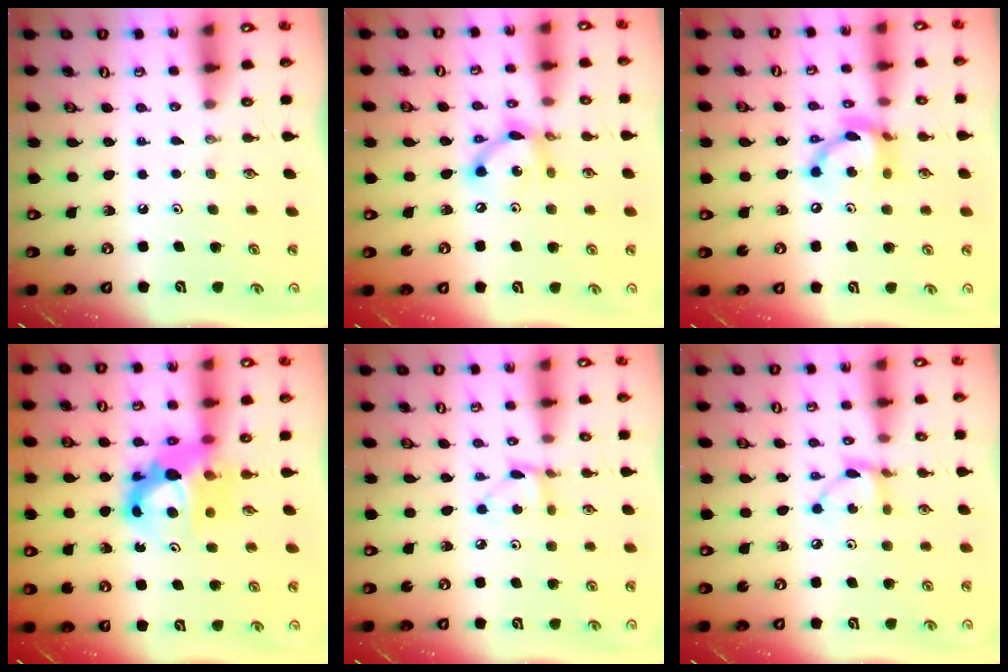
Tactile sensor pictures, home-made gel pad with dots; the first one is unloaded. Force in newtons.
{"total": 10.2, "press": 10.1, "slide": 0.6}
{"total": 11.9, "press": 11.9, "slide": 0.9}
{"total": 11.9, "press": 11.8, "slide": 0.9}
{"total": 4.0, "press": 4.0, "slide": 0.4}
{"total": 6.3, "press": 6.3, "slide": 0.2}